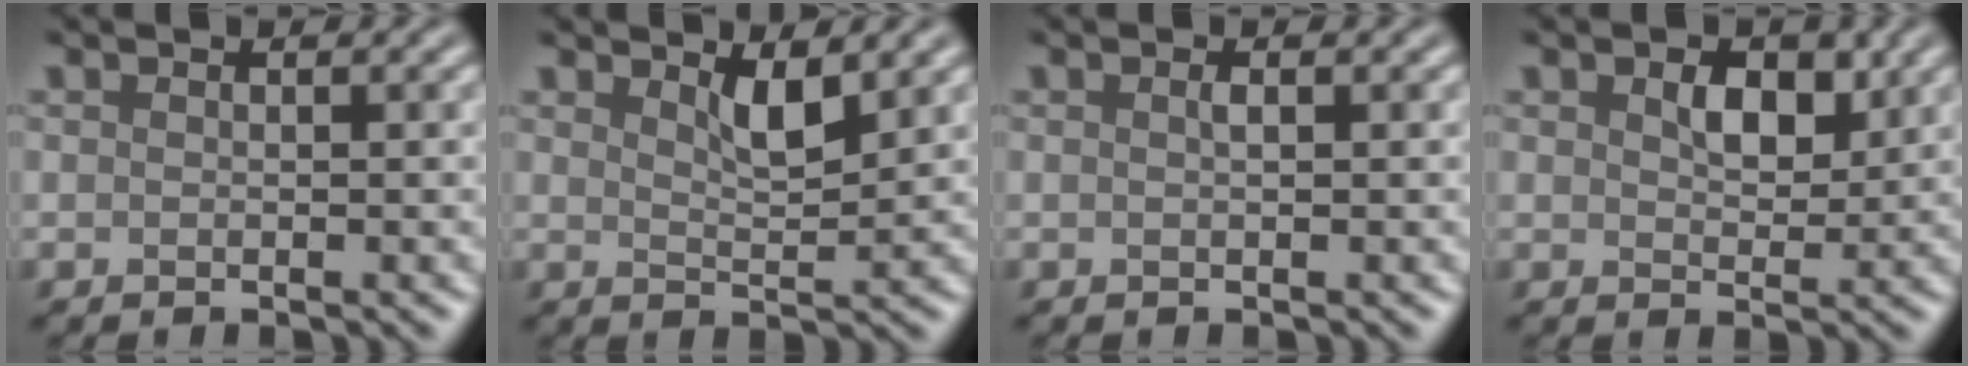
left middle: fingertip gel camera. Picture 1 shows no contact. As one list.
[{"total": 2.5, "force": [1.6, 0.6, 1.8], "torque": [-0.031, -0.007, 0.029]}, {"total": 0.6, "force": [0.2, 0.1, 0.6], "torque": [-0.011, 0.003, 0.003]}, {"total": 2.6, "force": [1.1, 1.5, 1.8], "torque": [-0.031, -0.002, 0.018]}]